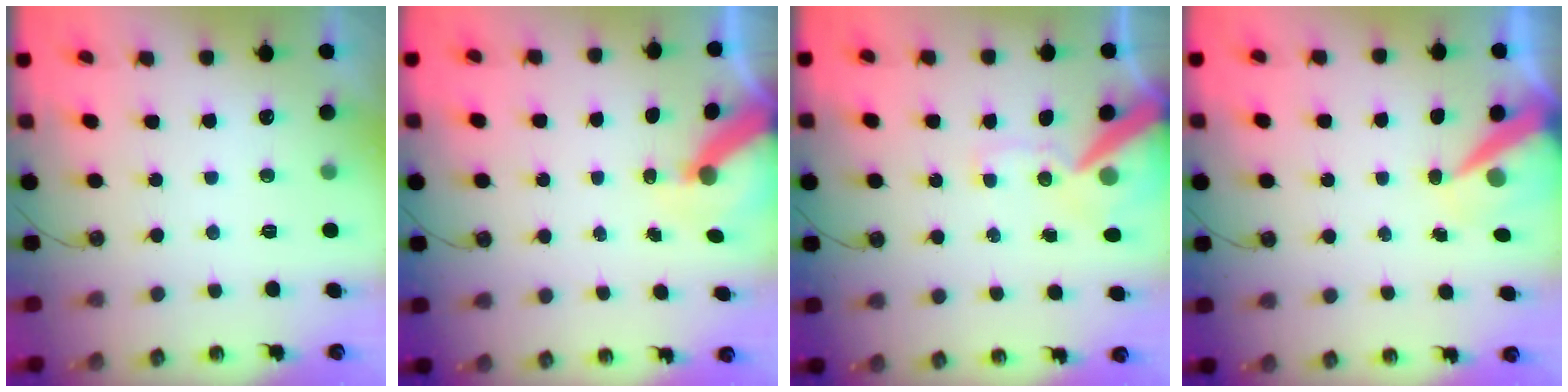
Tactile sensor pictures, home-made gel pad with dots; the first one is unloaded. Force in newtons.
{"total": 7.4, "press": 7.4, "slide": 0.9}
{"total": 13.9, "press": 13.7, "slide": 2.2}
{"total": 8.8, "press": 8.8, "slide": 1.1}